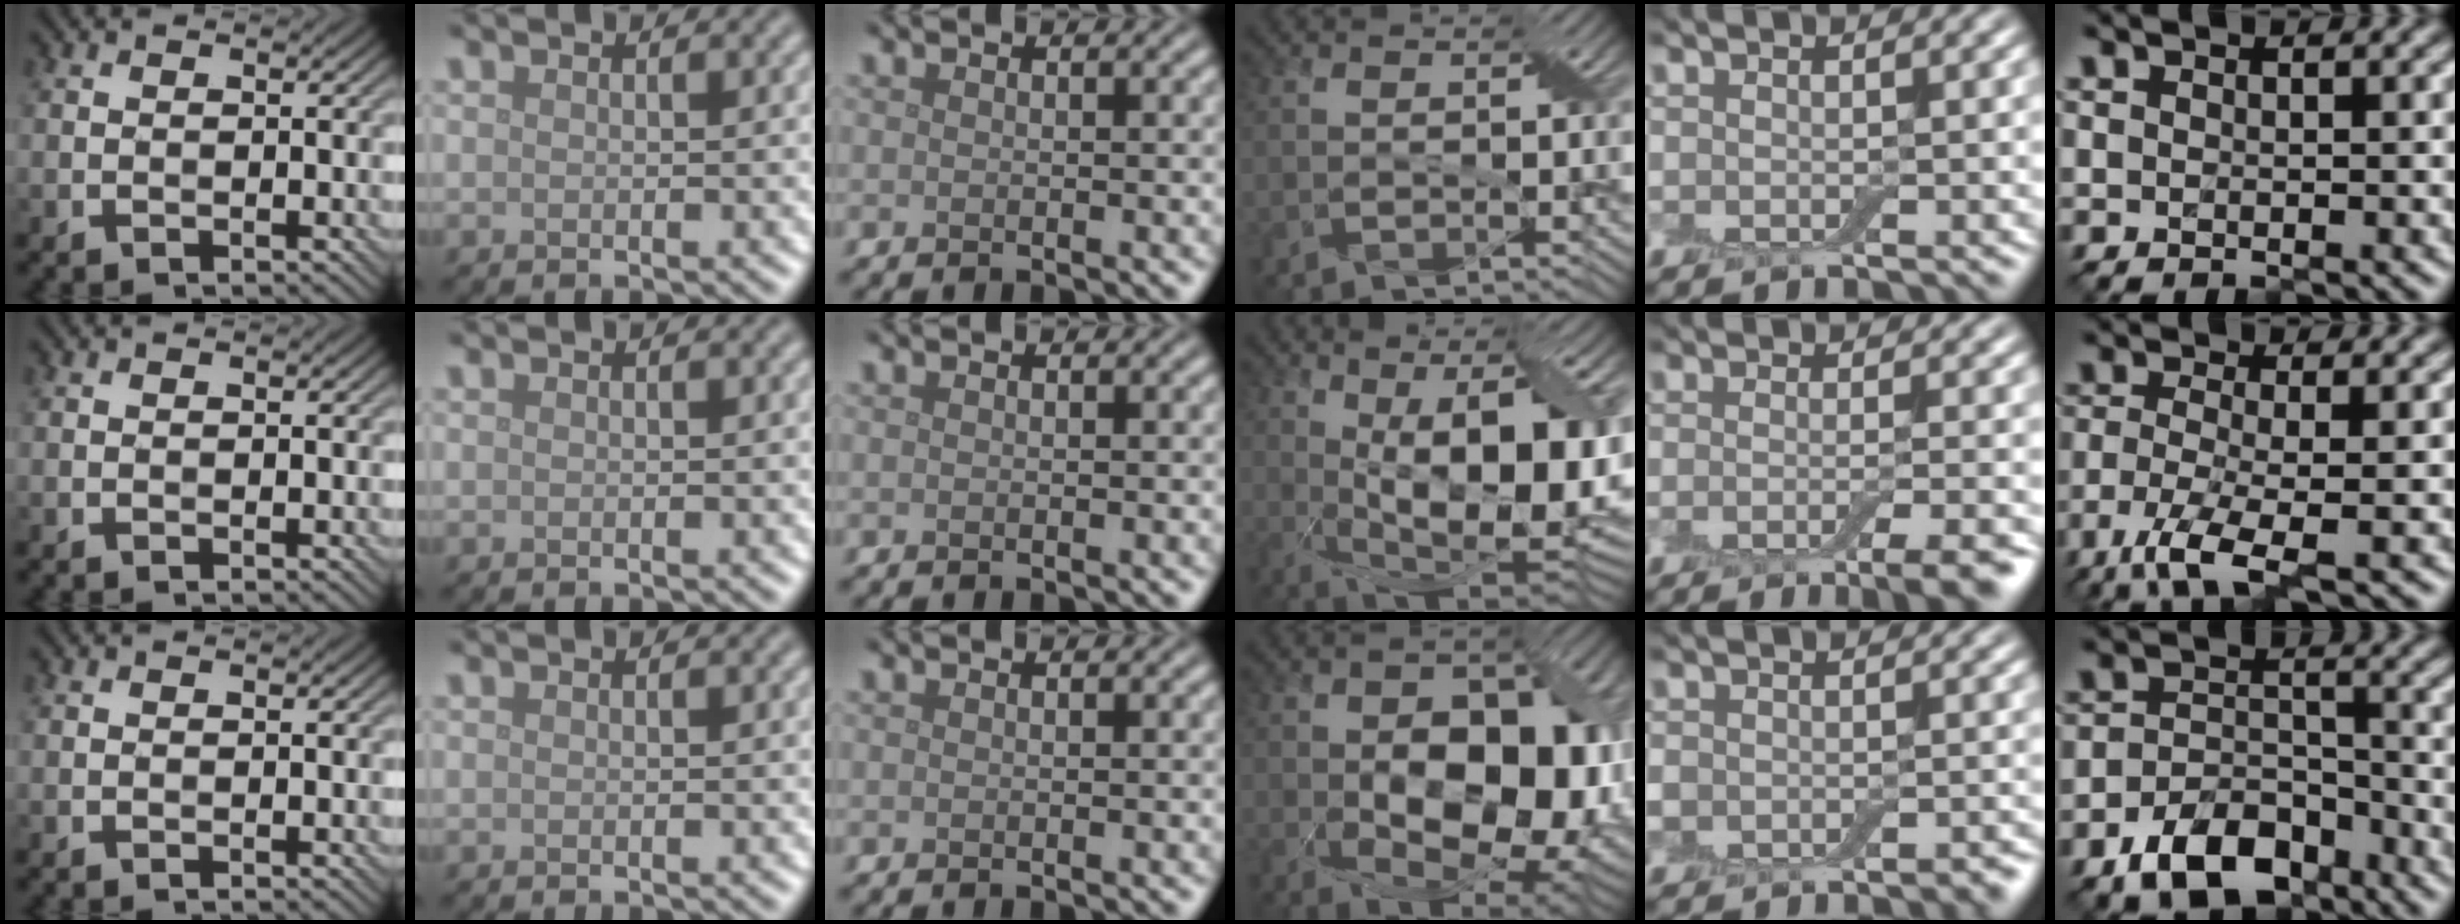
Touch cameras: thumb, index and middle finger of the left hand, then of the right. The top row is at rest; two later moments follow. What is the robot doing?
{"motion": "insert", "object": "drawer"}